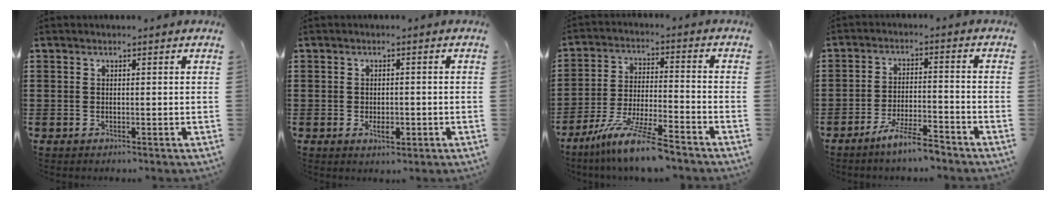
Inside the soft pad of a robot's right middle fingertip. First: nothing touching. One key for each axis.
{"total": 2.4, "fx": -0.9, "fy": 1.2, "fz": 1.9, "tx": -0.027, "ty": -0.002, "tz": -0.017}
{"total": 10.2, "fx": -8.3, "fy": 0.3, "fz": 5.9, "tx": -0.118, "ty": 0.002, "tz": -0.162}
{"total": 5.9, "fx": -5.1, "fy": 0.3, "fz": 3.0, "tx": -0.061, "ty": -0.004, "tz": -0.095}